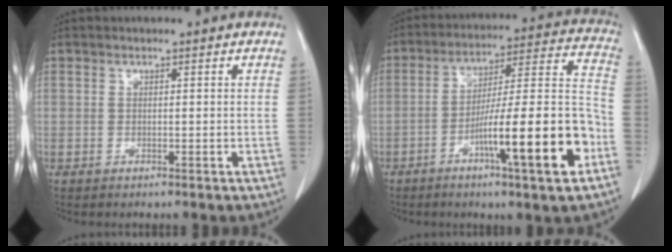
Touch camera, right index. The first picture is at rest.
{"total": 17.9, "force": [-7.4, 0.8, 16.2], "torque": [-0.247, 0.007, -0.113]}